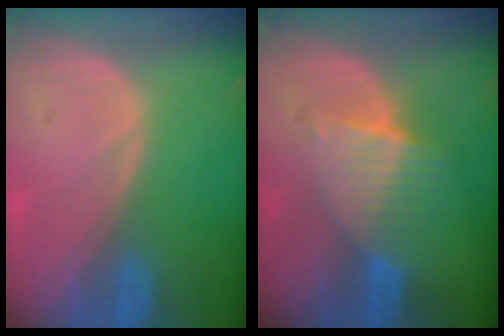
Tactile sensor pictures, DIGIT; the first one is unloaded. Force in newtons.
{"total": 6.6, "press": 5.8, "slide": 3.0}